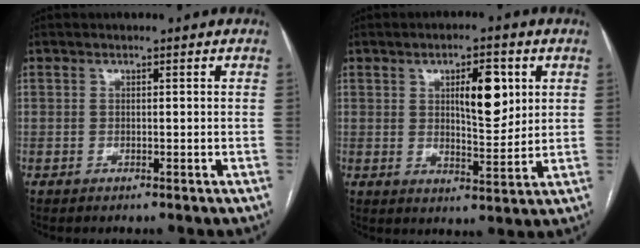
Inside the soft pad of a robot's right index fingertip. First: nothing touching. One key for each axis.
{"total": 7.9, "fx": 2.6, "fy": 2.6, "fz": 7.0, "tx": -0.108, "ty": 0.001, "tz": 0.043}